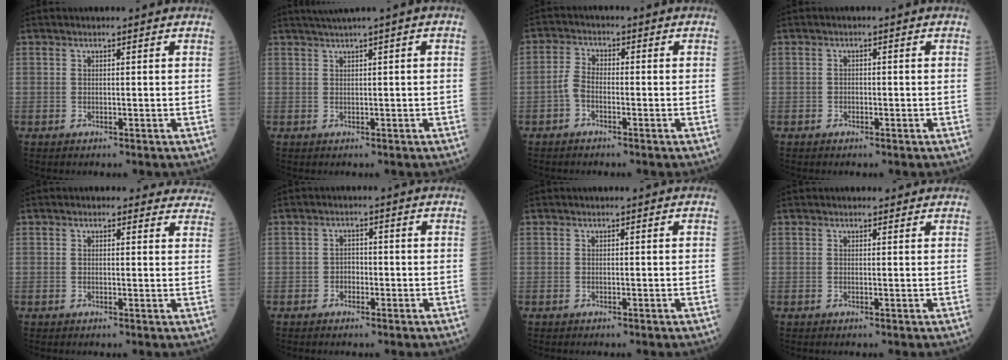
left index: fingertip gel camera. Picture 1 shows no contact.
{"total": 2.5, "force": [1.4, -0.4, 2.1], "torque": [-0.042, 0.010, 0.031]}
{"total": 3.0, "force": [-1.3, 1.8, 2.0], "torque": [-0.045, 0.003, -0.031]}
{"total": 0.7, "force": [-0.4, 0.5, 0.3], "torque": [-0.003, 0.001, -0.008]}
{"total": 7.1, "force": [6.4, 2.8, 1.4], "torque": [0.013, 0.004, 0.044]}
{"total": 1.6, "force": [-0.7, 1.2, 0.8], "torque": [-0.008, 0.005, -0.013]}
{"total": 0.0}
{"total": 0.9, "force": [0.7, 0.5, 0.0], "torque": [-0.006, 0.001, 0.006]}